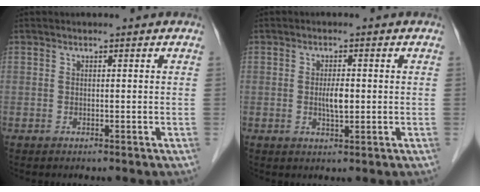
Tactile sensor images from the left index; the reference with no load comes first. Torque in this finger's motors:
{"motor_torque": [0.49, 0.38, 0.10, 0.06]}